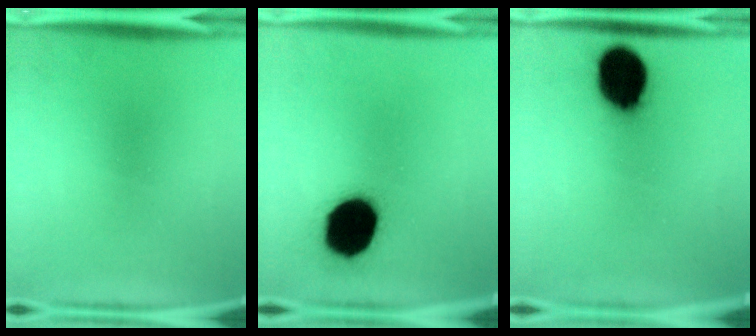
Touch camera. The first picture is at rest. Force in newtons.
{"total": 19.1}
{"total": 15.5}